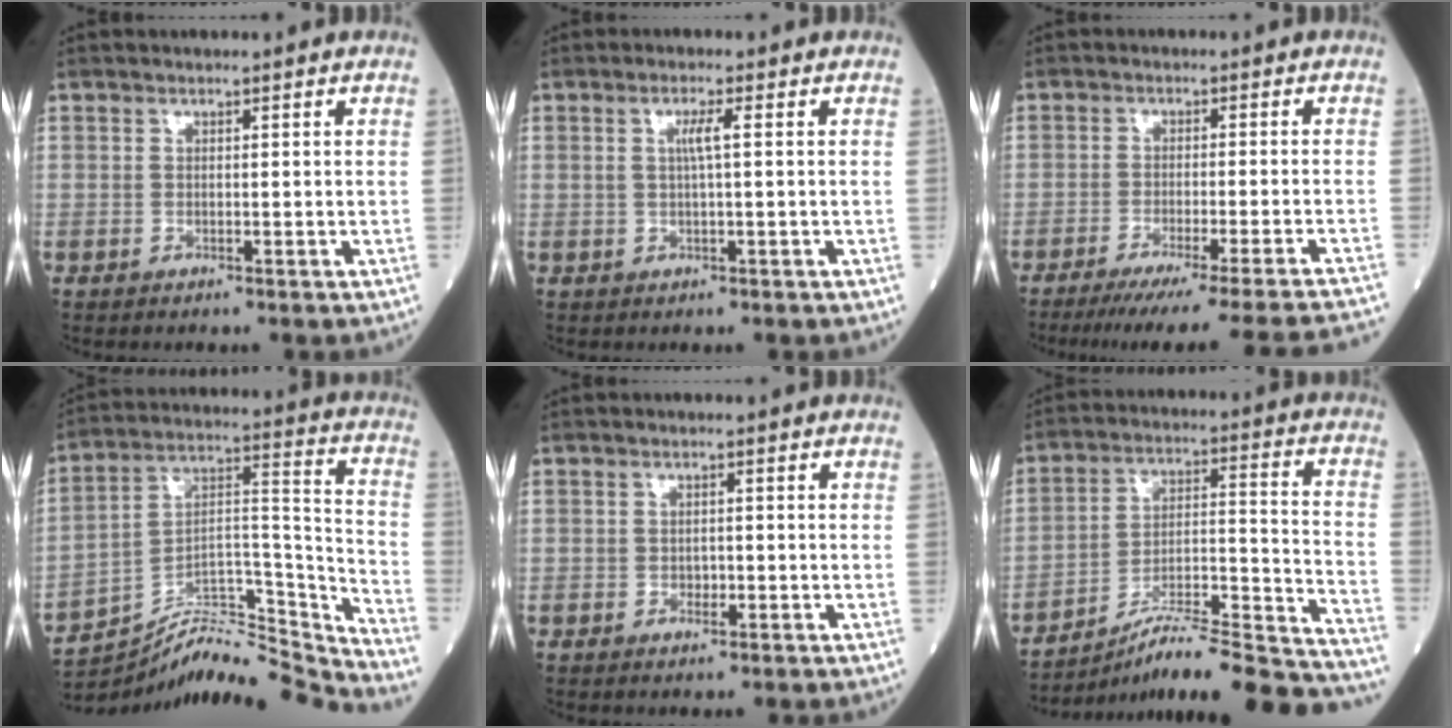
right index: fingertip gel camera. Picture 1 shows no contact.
{"total": 2.4, "force": [0.4, -0.2, 2.4], "torque": [-0.046, 0.000, 0.006]}
{"total": 19.9, "force": [-18.1, -2.4, 7.9], "torque": [-0.065, -0.055, -0.240]}
{"total": 18.1, "force": [-17.8, 0.5, 3.7], "torque": [-0.047, 0.064, -0.287]}
{"total": 1.3, "force": [-0.5, 0.8, 0.8], "torque": [-0.012, 0.002, -0.007]}
{"total": 25.2, "force": [-23.0, 0.3, 10.3], "torque": [-0.107, 0.003, -0.341]}